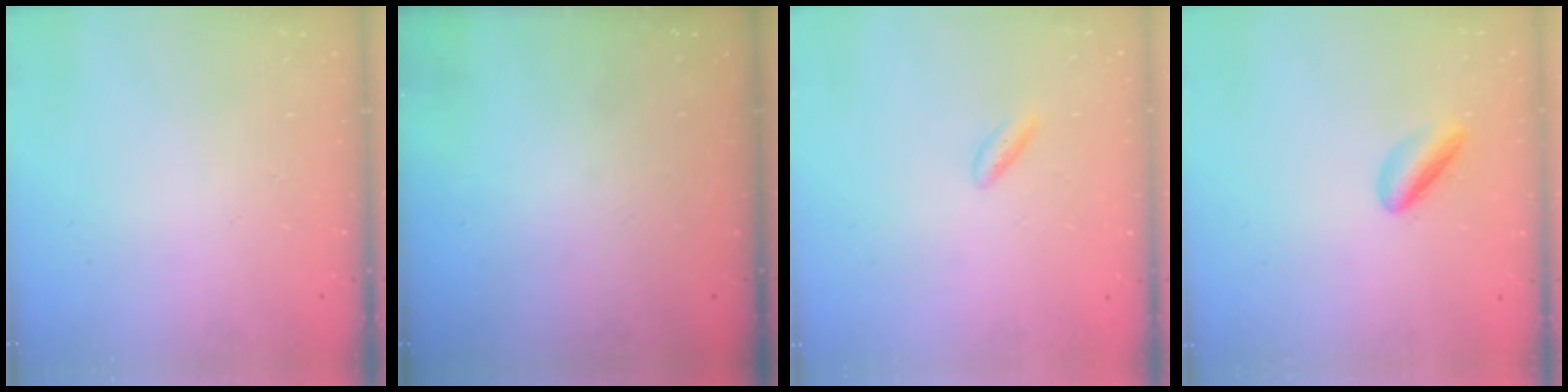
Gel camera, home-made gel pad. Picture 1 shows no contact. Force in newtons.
{"total": 0.0}
{"total": 2.3, "press": 2.0, "slide": 1.0}
{"total": 3.6, "press": 3.6, "slide": 0.3}